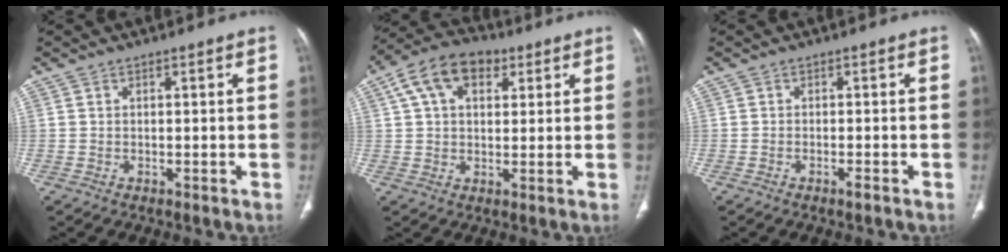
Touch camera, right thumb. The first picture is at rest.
{"total": 11.5, "force": [4.5, 7.3, 7.7], "torque": [-0.122, 0.017, 0.071]}
{"total": 1.2, "force": [-0.8, 0.1, 0.8], "torque": [-0.016, 0.002, -0.014]}